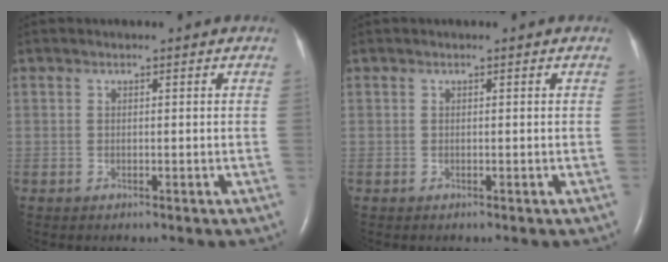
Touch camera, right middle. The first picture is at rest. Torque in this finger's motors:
{"motor_torque": [0.16, -0.15, 0.06, 0.00]}